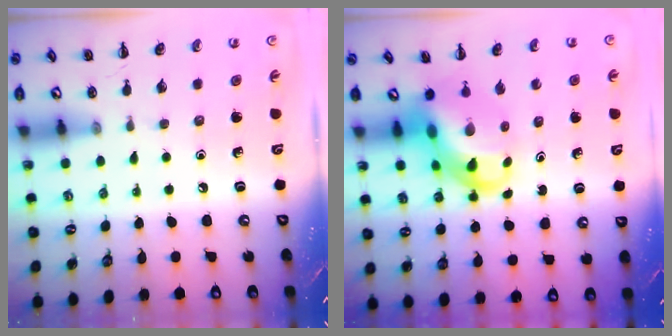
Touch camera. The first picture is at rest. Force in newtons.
{"total": 9.4, "press": 8.9, "slide": 2.9}